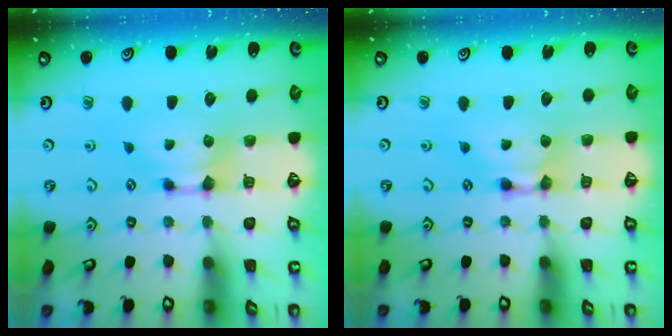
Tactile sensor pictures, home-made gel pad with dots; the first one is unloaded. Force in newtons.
{"total": 1.8, "press": 1.8, "slide": 0.2}